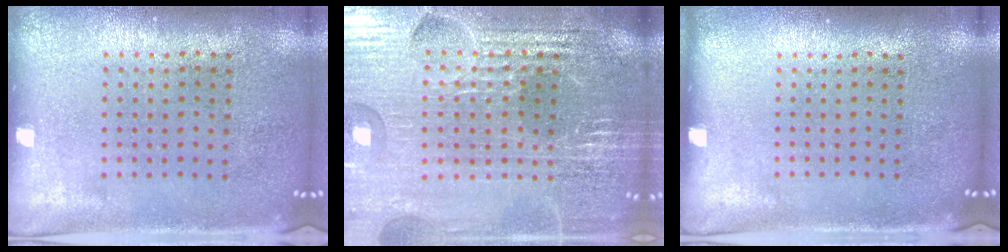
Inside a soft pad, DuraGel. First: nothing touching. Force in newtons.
{"total": 5.2, "press": 4.8, "slide": 2.0}
{"total": 0.0}